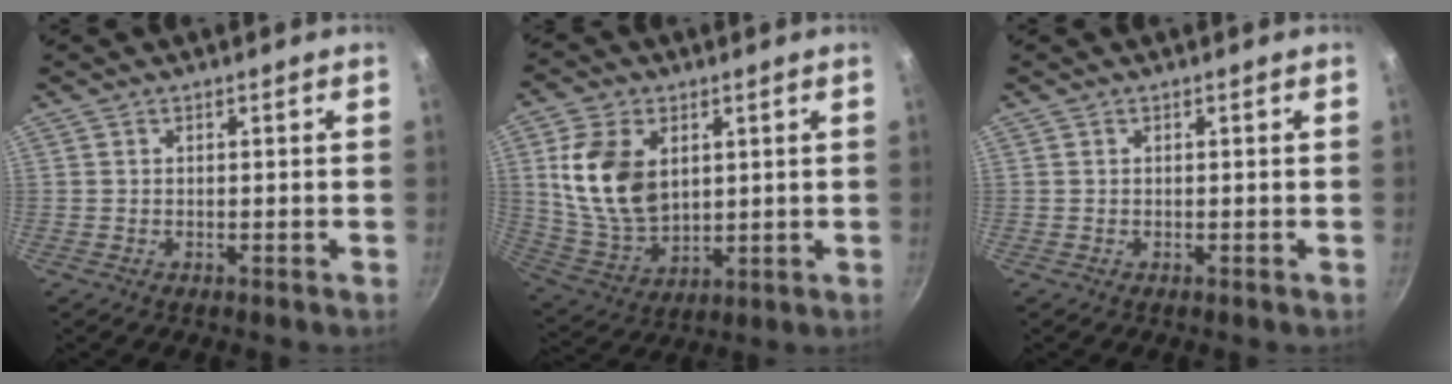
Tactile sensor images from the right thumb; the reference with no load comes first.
{"total": 14.6, "force": [3.5, 9.8, 10.3], "torque": [-0.177, -0.023, 0.080]}
{"total": 0.0}